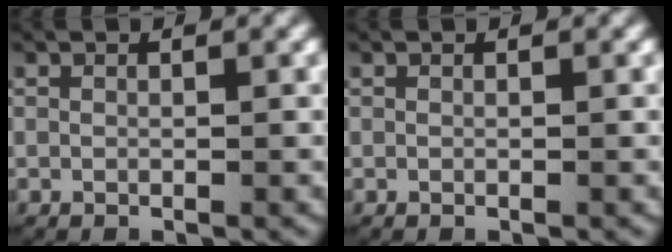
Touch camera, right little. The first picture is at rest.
{"total": 0.0}